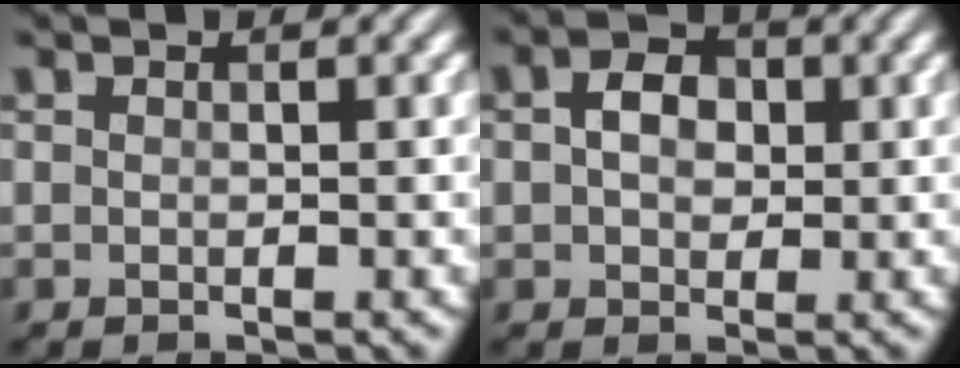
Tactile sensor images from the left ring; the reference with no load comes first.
{"total": 3.3, "force": [0.6, 2.4, 2.2], "torque": [-0.043, 0.006, 0.003]}